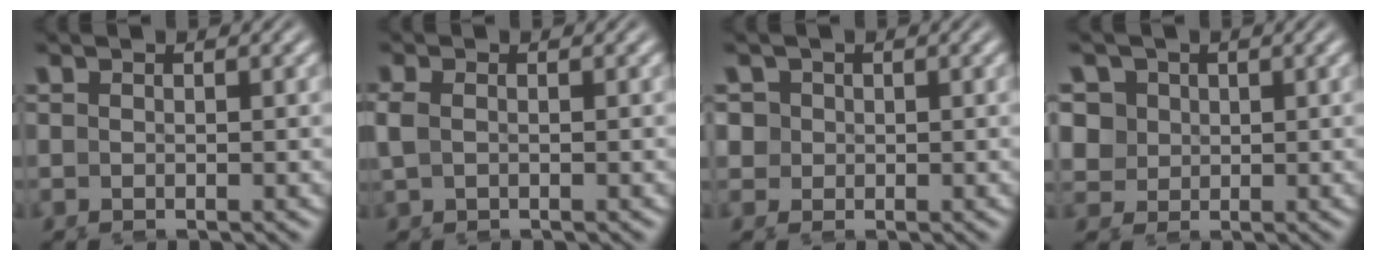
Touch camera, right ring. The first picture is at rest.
{"total": 1.0, "force": [-0.2, 0.5, 0.9], "torque": [-0.033, -0.004, 0.004]}
{"total": 4.7, "force": [0.5, 4.2, 1.9], "torque": [-0.059, -0.009, 0.010]}
{"total": 6.7, "force": [0.7, 5.9, 3.0], "torque": [-0.079, -0.017, 0.018]}